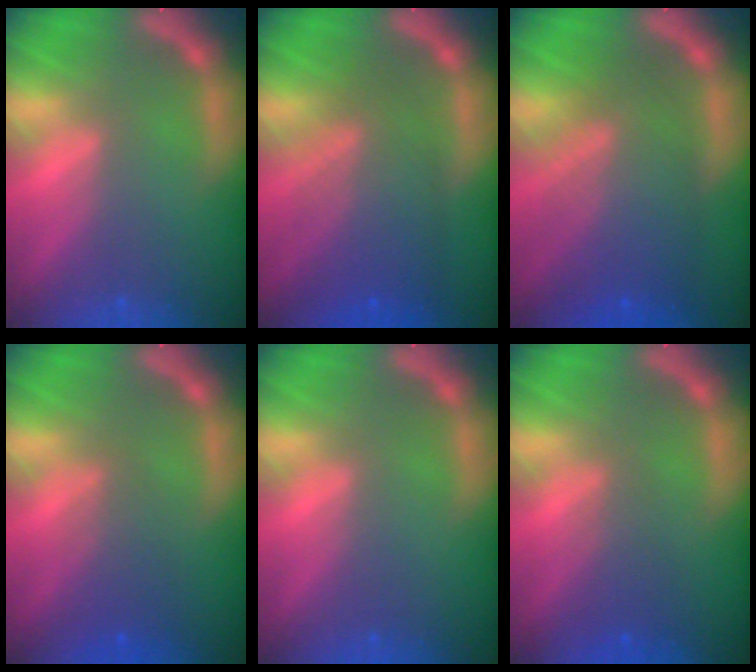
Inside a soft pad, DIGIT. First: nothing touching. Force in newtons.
{"total": 7.5}
{"total": 8.5}
{"total": 3.0}
{"total": 0.0}
{"total": 2.5}